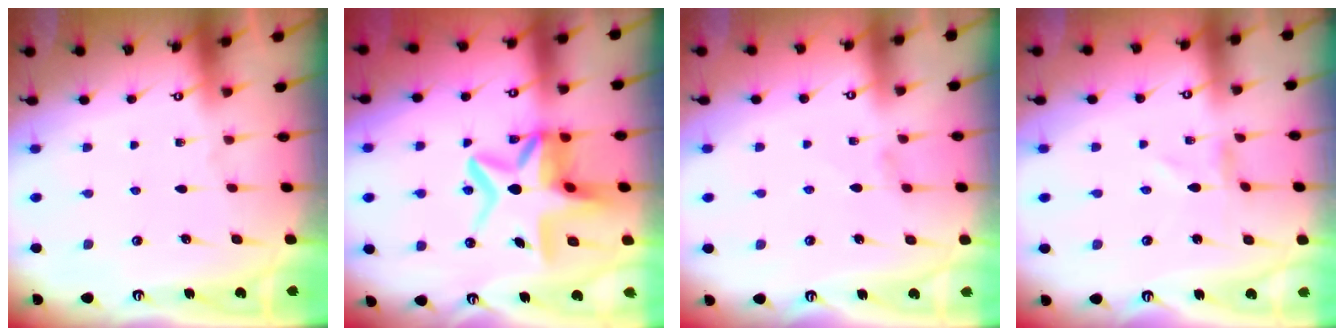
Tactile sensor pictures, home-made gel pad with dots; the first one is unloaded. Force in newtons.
{"total": 13.4, "press": 12.9, "slide": 3.5}
{"total": 0.5, "press": 0.4, "slide": 0.2}
{"total": 0.8, "press": 0.8, "slide": 0.1}